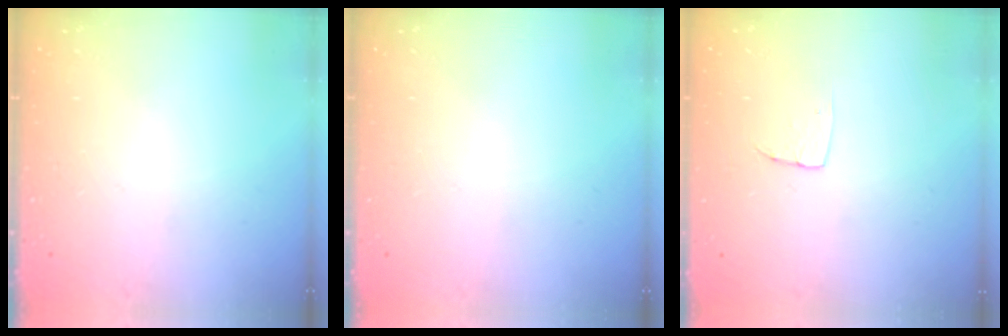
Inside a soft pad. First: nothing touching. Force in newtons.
{"total": 0.0}
{"total": 3.7, "press": 3.7, "slide": 0.2}